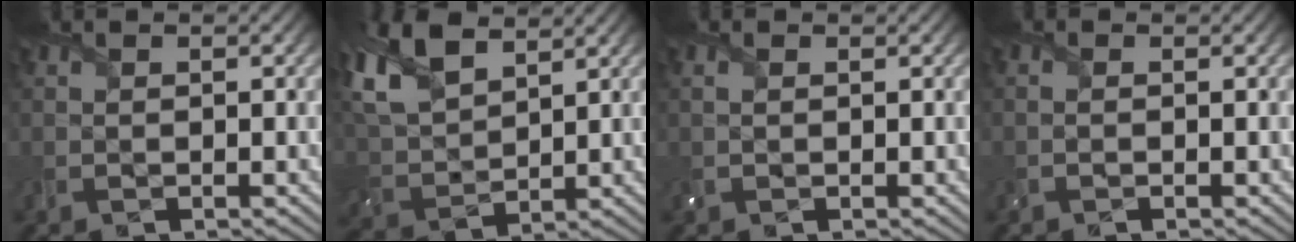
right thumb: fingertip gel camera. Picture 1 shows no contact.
{"total": 10.9, "force": [6.4, 5.6, 6.8], "torque": [-0.194, 0.019, 0.131]}
{"total": 1.1, "force": [0.4, 0.7, 0.7], "torque": [-0.020, 0.001, 0.009]}
{"total": 0.0}